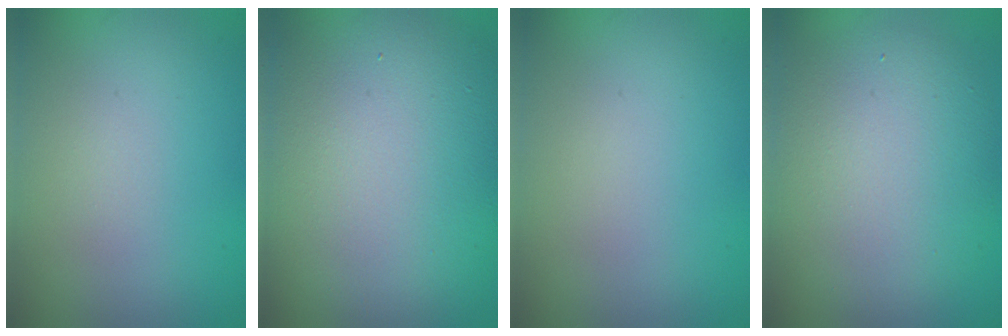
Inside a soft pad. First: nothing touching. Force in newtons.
{"total": 14.1, "press": 14.1, "slide": 1.0}
{"total": 0.0}
{"total": 7.8, "press": 7.8, "slide": 0.2}